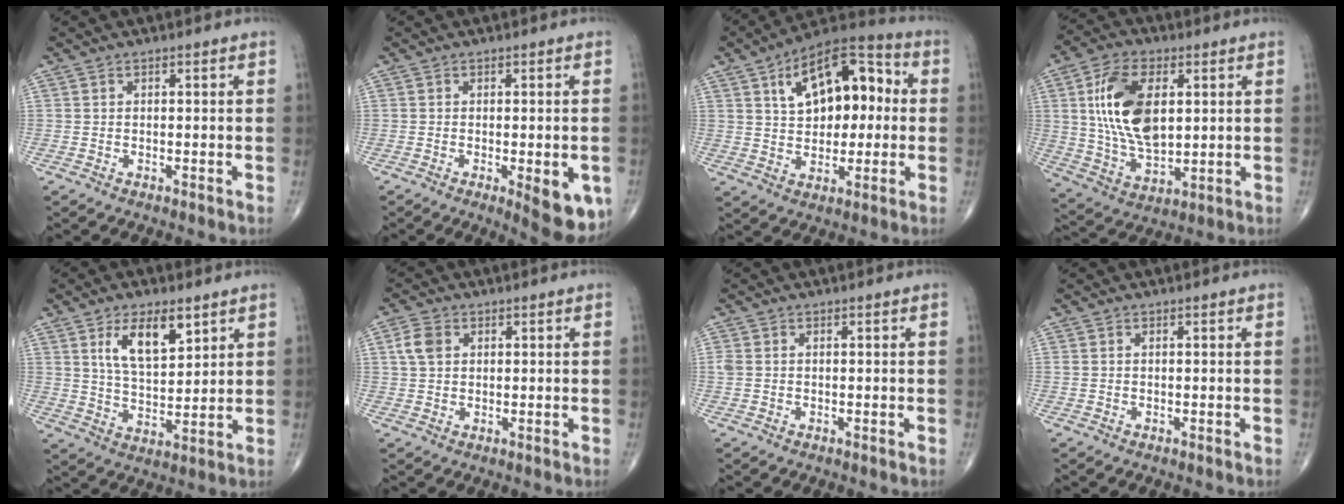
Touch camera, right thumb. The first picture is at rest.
{"total": 9.2, "force": [-3.0, 3.1, 8.1], "torque": [-0.082, -0.013, -0.032]}
{"total": 18.0, "force": [3.9, 10.2, 14.2], "torque": [-0.179, 0.027, 0.055]}
{"total": 16.6, "force": [3.4, 9.1, 13.4], "torque": [-0.243, -0.011, 0.068]}
{"total": 10.5, "force": [5.2, 4.8, 7.8], "torque": [-0.119, -0.029, 0.101]}
{"total": 4.2, "force": [1.2, 3.0, 2.7], "torque": [-0.052, 0.005, 0.022]}
{"total": 1.5, "force": [0.1, 1.2, 1.0], "torque": [-0.033, 0.006, 0.002]}
{"total": 0.7, "force": [0.1, 0.4, 0.5], "torque": [-0.016, 0.009, 0.007]}